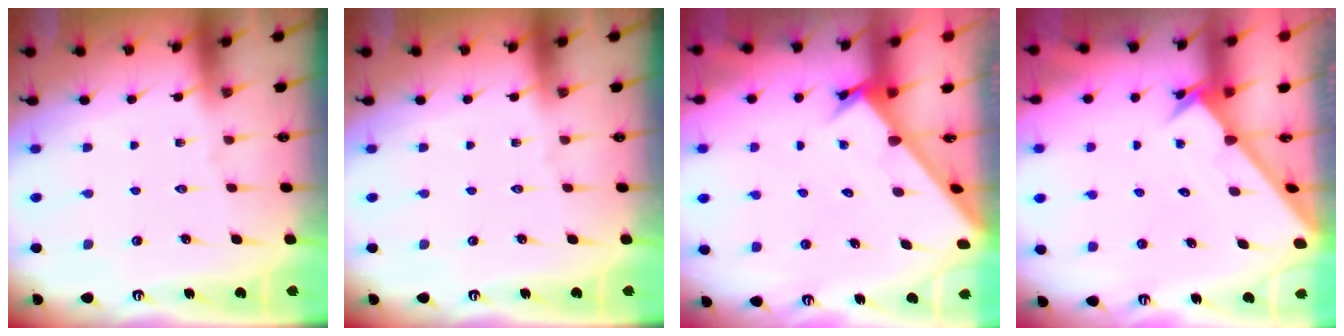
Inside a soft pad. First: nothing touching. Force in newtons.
{"total": 0.0}
{"total": 2.7, "press": 2.7, "slide": 0.3}
{"total": 2.5, "press": 2.5, "slide": 0.2}